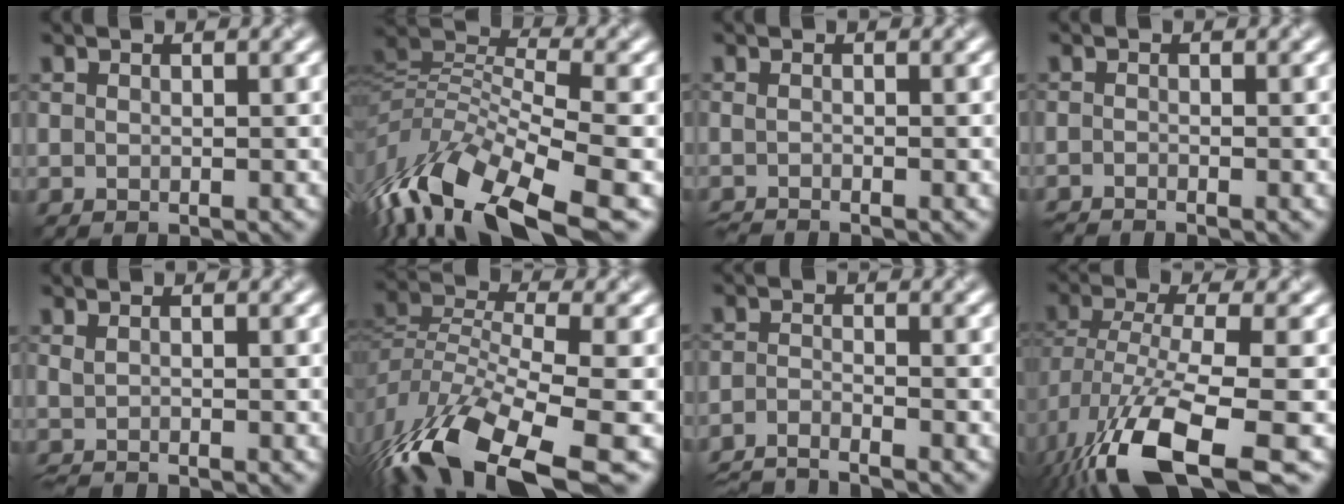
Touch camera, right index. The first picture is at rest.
{"total": 11.9, "force": [-5.4, 4.8, 9.5], "torque": [-0.203, 0.011, -0.102]}
{"total": 1.5, "force": [-1.3, 0.2, 0.8], "torque": [-0.014, -0.009, -0.033]}
{"total": 1.7, "force": [-1.6, 0.0, 0.6], "torque": [-0.020, -0.005, -0.039]}
{"total": 0.9, "force": [-0.8, 0.1, 0.4], "torque": [-0.007, -0.009, -0.026]}
{"total": 10.8, "force": [-5.9, 4.2, 8.0], "torque": [-0.159, -0.001, -0.114]}
{"total": 3.7, "force": [-3.5, 0.5, 1.2], "torque": [-0.029, -0.007, -0.075]}
{"total": 11.6, "force": [-5.4, 4.8, 9.2], "torque": [-0.193, -0.017, -0.089]}